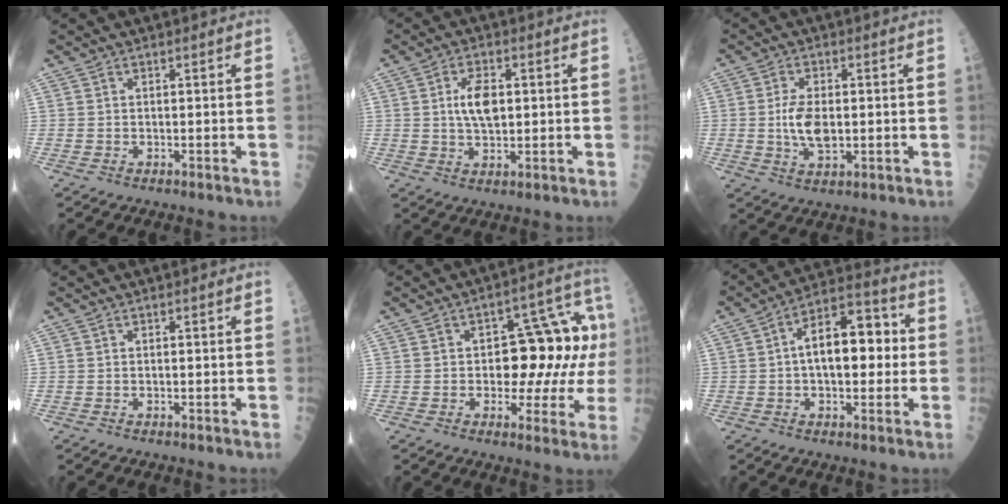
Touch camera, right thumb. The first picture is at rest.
{"total": 6.6, "force": [0.9, 3.4, 5.6], "torque": [-0.092, -0.001, 0.016]}
{"total": 6.9, "force": [-0.2, 3.5, 5.9], "torque": [-0.109, -0.005, -0.003]}
{"total": 0.0}
{"total": 14.5, "force": [0.7, 8.0, 12.1], "torque": [-0.106, 0.036, 0.010]}
{"total": 14.2, "force": [0.9, 7.5, 12.0], "torque": [-0.156, 0.033, 0.004]}